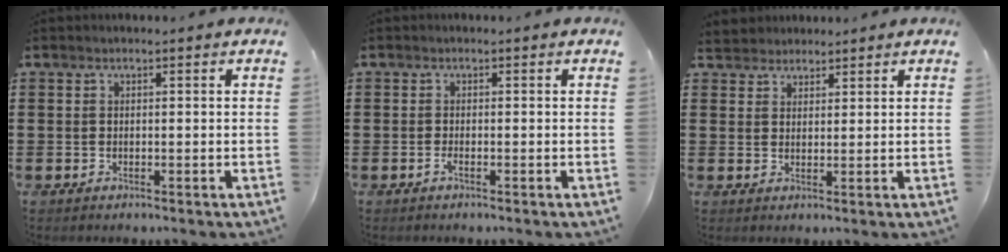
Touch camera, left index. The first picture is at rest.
{"total": 0.7, "force": [-0.4, 0.0, 0.6], "torque": [-0.014, -0.002, -0.006]}
{"total": 2.5, "force": [2.2, 1.1, -0.5], "torque": [0.000, 0.004, 0.044]}